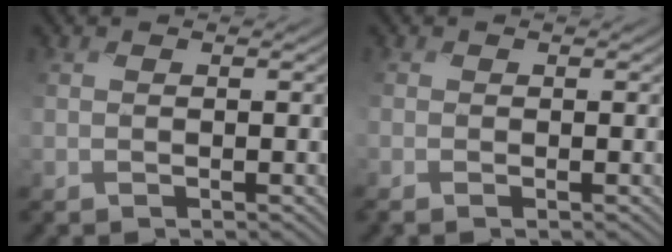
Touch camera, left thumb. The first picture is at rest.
{"total": 1.1, "force": [-0.7, 0.6, 0.5], "torque": [-0.017, -0.005, -0.019]}